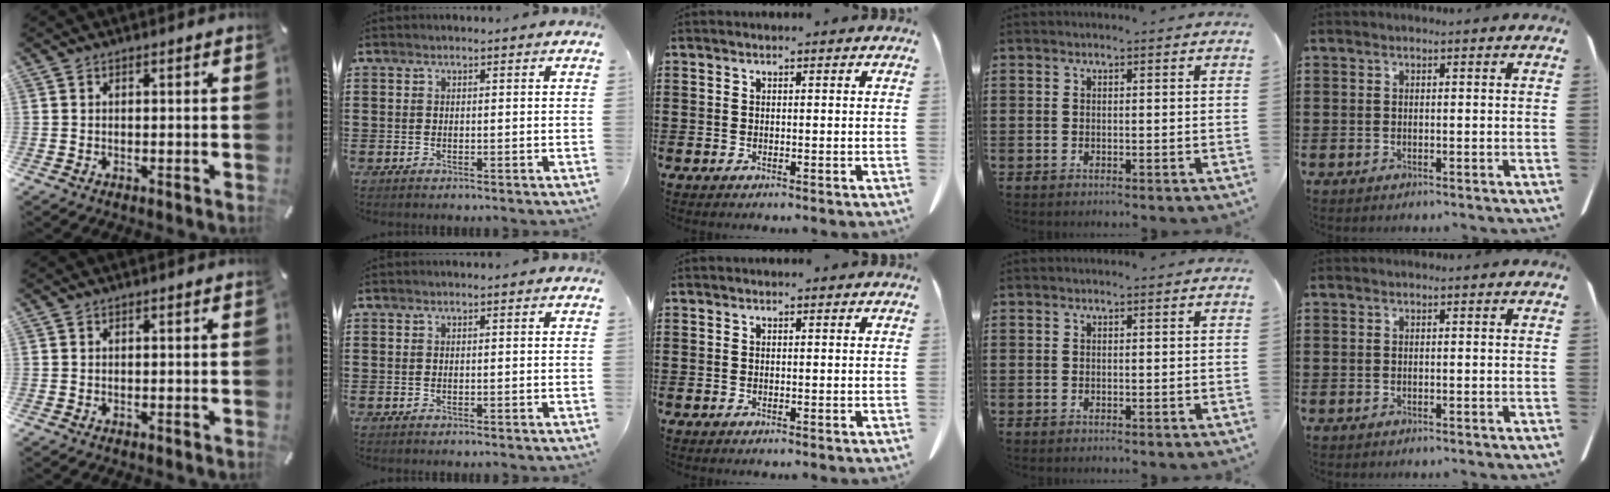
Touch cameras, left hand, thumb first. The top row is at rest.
{}